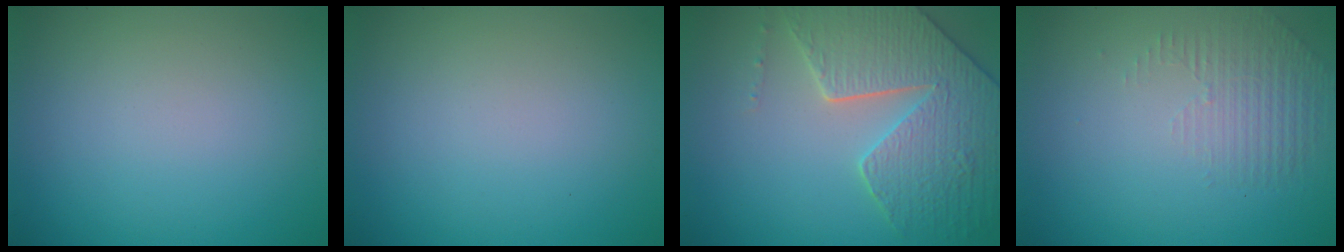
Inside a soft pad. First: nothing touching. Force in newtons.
{"total": 0.0}
{"total": 6.4, "press": 5.5, "slide": 3.2}
{"total": 1.3, "press": 0.5, "slide": 1.2}